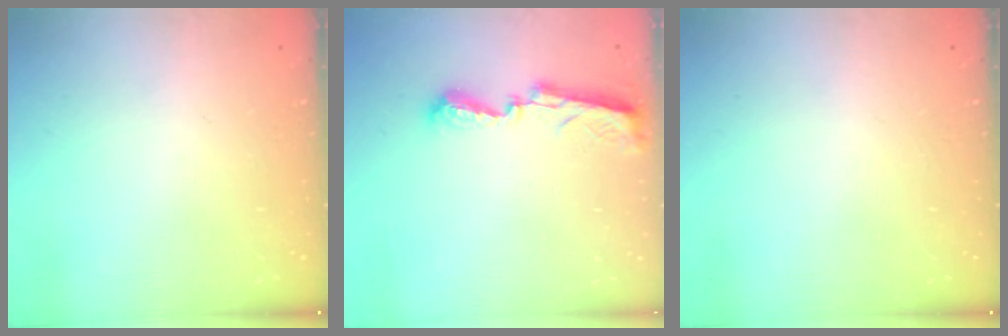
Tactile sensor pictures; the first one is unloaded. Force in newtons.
{"total": 8.0, "press": 8.0, "slide": 0.4}
{"total": 0.0}